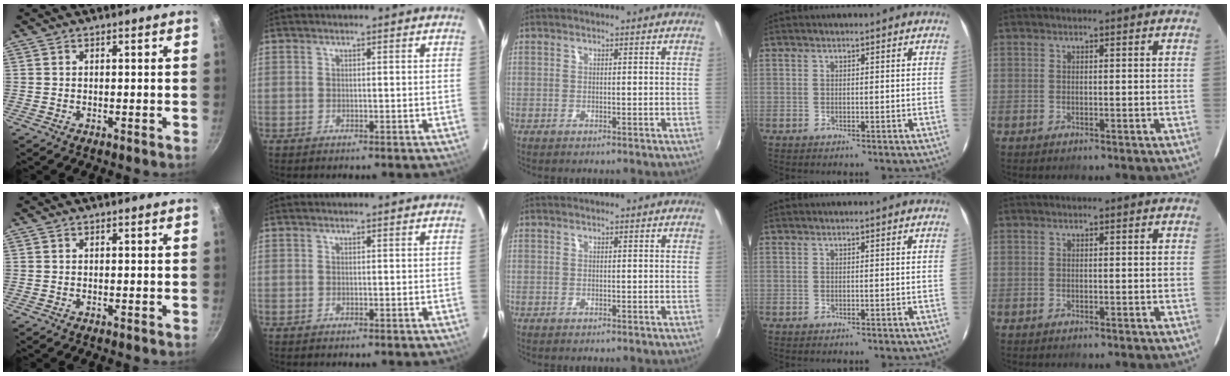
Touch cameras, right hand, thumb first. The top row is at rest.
{}